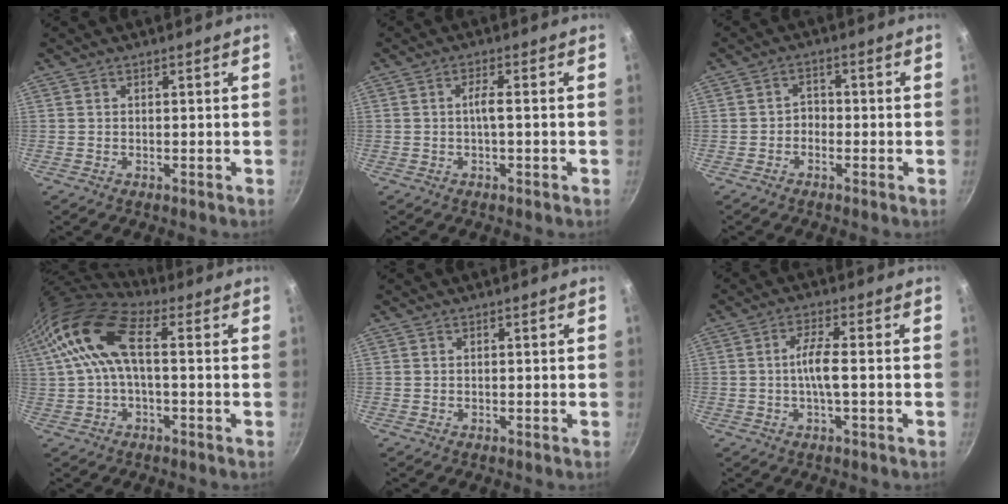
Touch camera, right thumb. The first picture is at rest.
{"total": 2.6, "force": [-0.5, 0.2, 2.5], "torque": [-0.056, 0.007, -0.010]}
{"total": 2.4, "force": [-1.0, 1.9, 1.1], "torque": [-0.001, 0.017, -0.023]}
{"total": 13.2, "force": [2.5, 6.0, 11.5], "torque": [-0.230, 0.029, 0.038]}
{"total": 0.0}
{"total": 5.1, "force": [-0.8, 0.8, 5.0], "torque": [-0.104, 0.011, -0.020]}